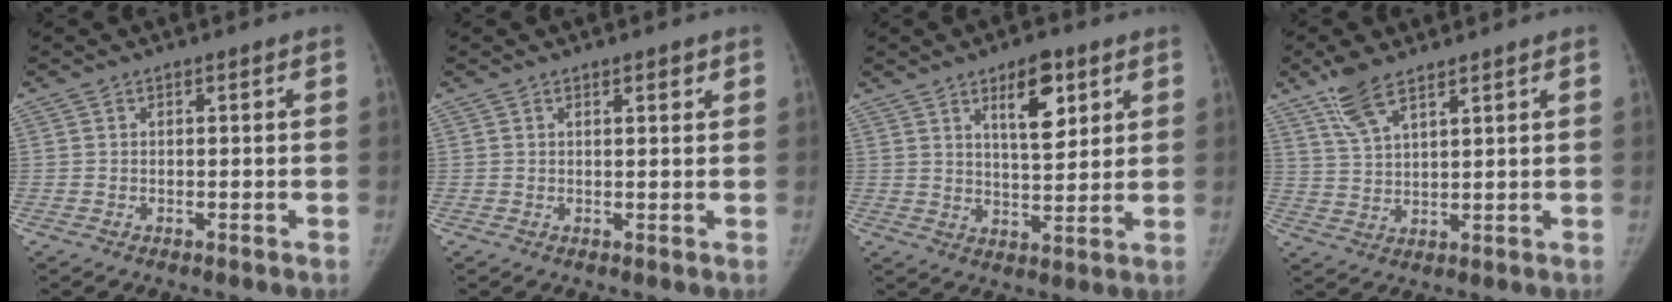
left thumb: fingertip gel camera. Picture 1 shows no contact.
{"total": 1.2, "force": [0.7, 0.5, 0.8], "torque": [0.001, -0.001, 0.007]}
{"total": 8.7, "force": [4.4, 3.7, 6.6], "torque": [-0.077, -0.026, 0.069]}
{"total": 6.9, "force": [4.9, 2.4, 4.2], "torque": [-0.077, -0.014, 0.101]}